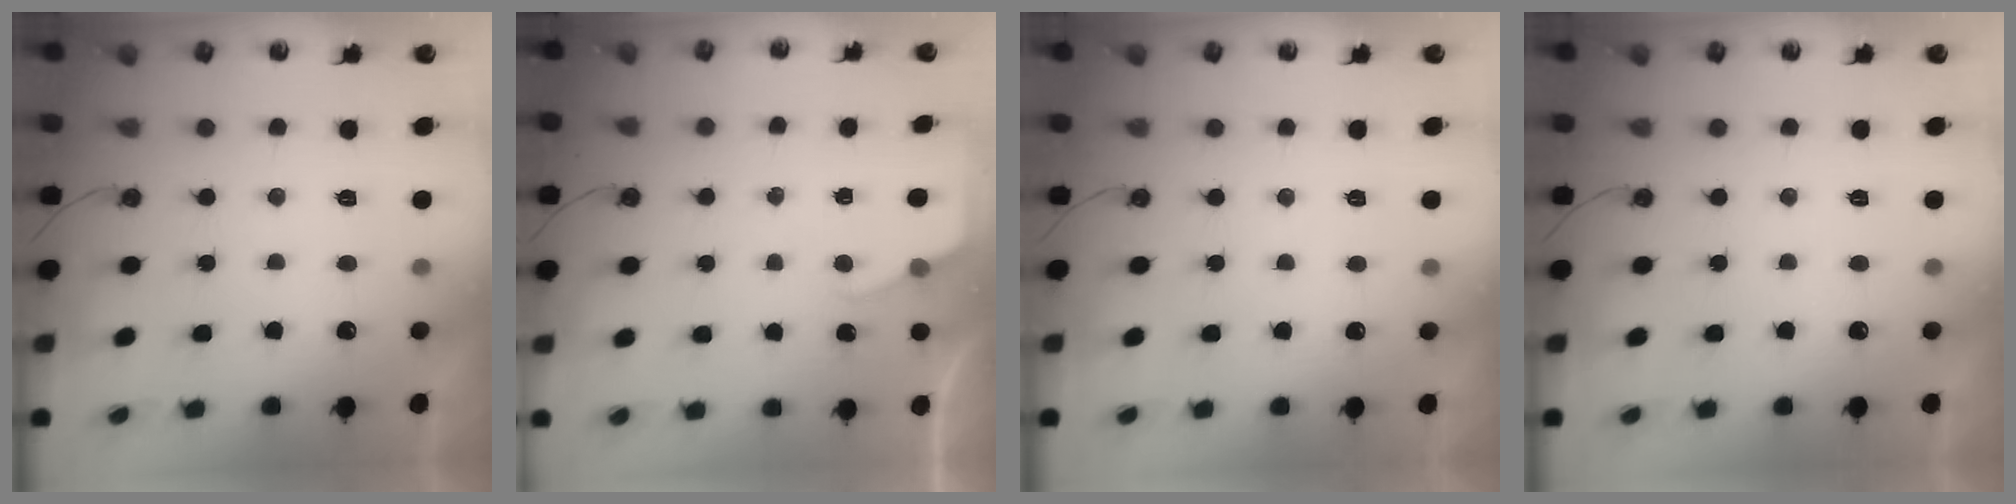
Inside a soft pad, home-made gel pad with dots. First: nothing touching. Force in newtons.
{"total": 2.7, "press": 2.7, "slide": 0.4}
{"total": 2.4, "press": 2.3, "slide": 0.4}
{"total": 0.0}